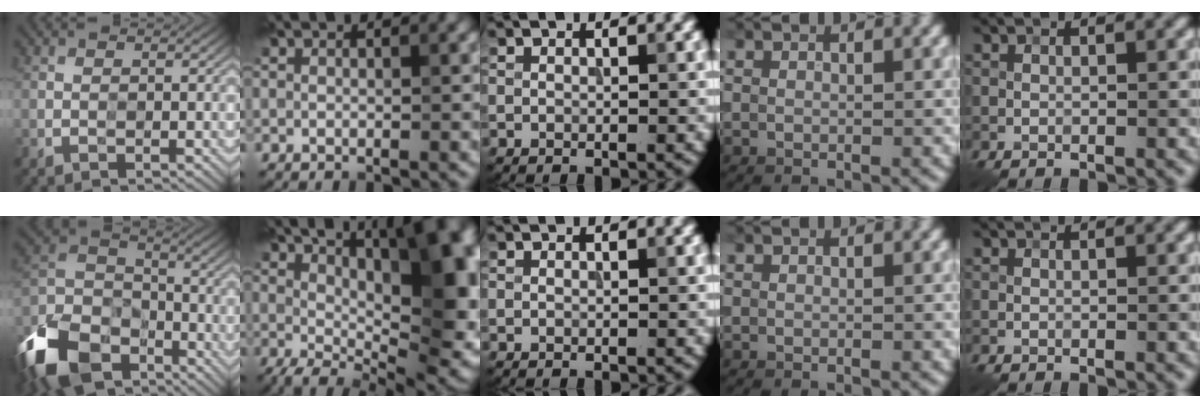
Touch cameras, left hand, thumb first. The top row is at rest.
{"thumb": {"total": 16.7, "force": [-10.4, 10.0, 8.4], "torque": [-0.234, -0.039, -0.202]}, "index": {"total": 14.4, "force": [2.9, 5.6, 13.0], "torque": [-0.171, 0.004, 0.052]}}